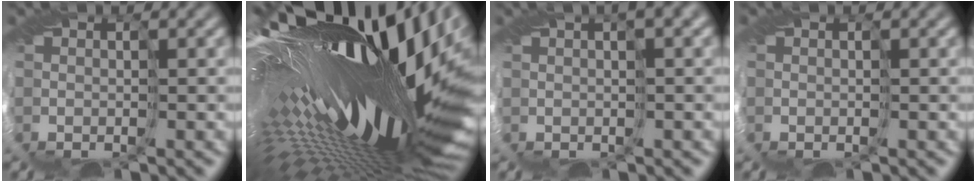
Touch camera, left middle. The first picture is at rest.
{"total": 21.0, "force": [2.5, 6.7, 19.7], "torque": [-0.342, -0.027, 0.050]}
{"total": 3.7, "force": [2.0, 0.8, 3.0], "torque": [-0.043, 0.015, 0.022]}
{"total": 0.0}